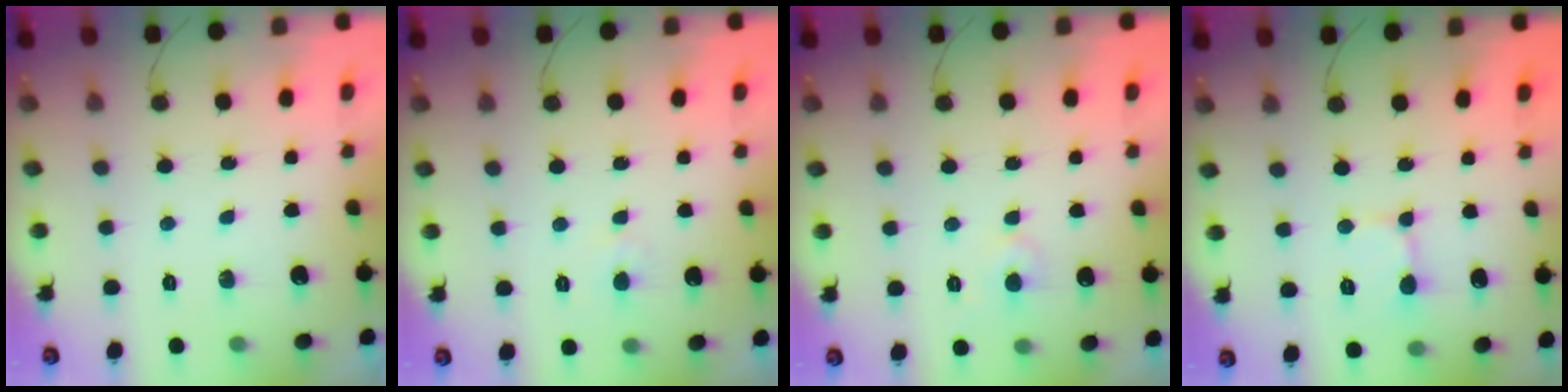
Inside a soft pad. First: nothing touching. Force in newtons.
{"total": 3.1, "press": 3.0, "slide": 0.3}
{"total": 4.3, "press": 4.3, "slide": 0.5}
{"total": 2.3, "press": 2.3, "slide": 0.2}